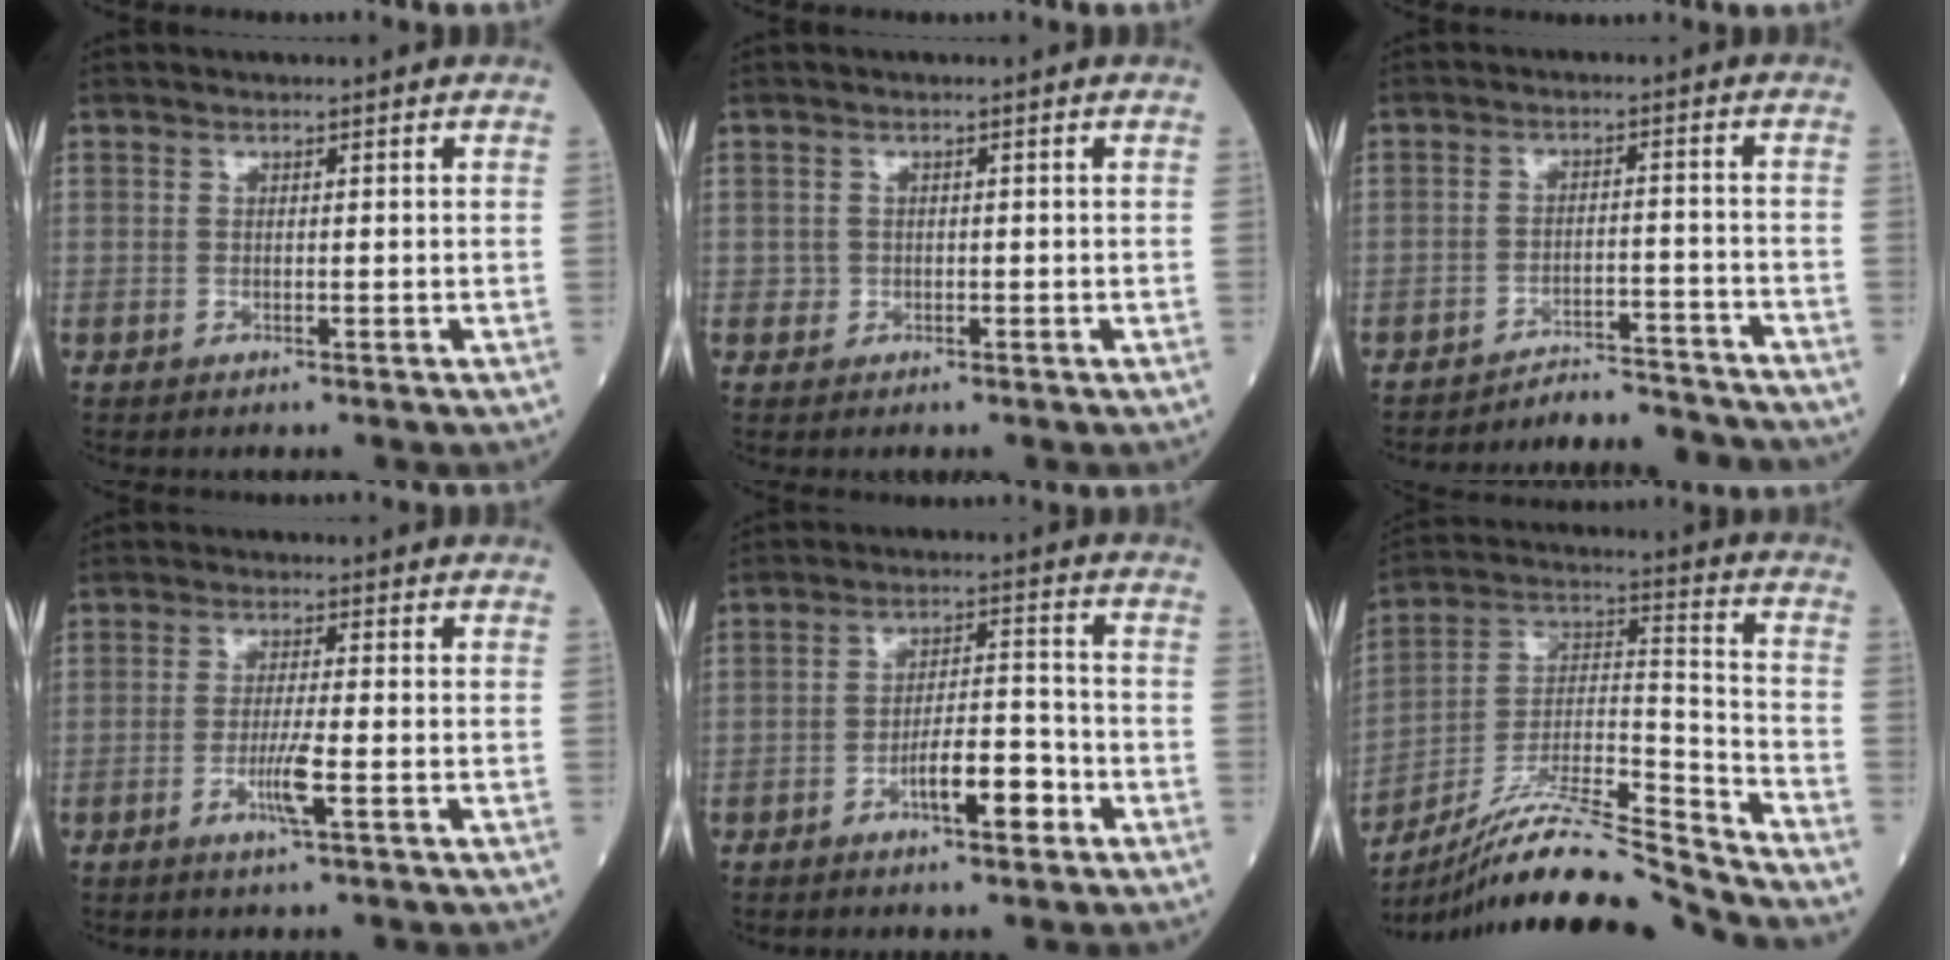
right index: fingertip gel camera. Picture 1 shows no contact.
{"total": 0.8, "force": [0.2, 0.7, -0.1], "torque": [0.007, 0.006, 0.000]}
{"total": 8.7, "force": [-8.7, 0.3, -0.2], "torque": [0.009, 0.017, -0.122]}
{"total": 4.1, "force": [-1.6, -0.2, 3.8], "torque": [-0.076, -0.008, -0.031]}
{"total": 6.8, "force": [-3.4, 1.7, 5.6], "torque": [-0.097, 0.010, -0.056]}
{"total": 18.1, "force": [-16.7, -1.2, 7.0], "torque": [-0.135, 0.028, -0.298]}